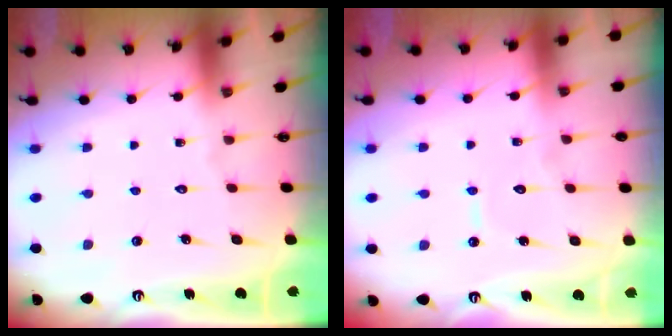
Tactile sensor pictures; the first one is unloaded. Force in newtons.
{"total": 4.6, "press": 4.5, "slide": 0.4}